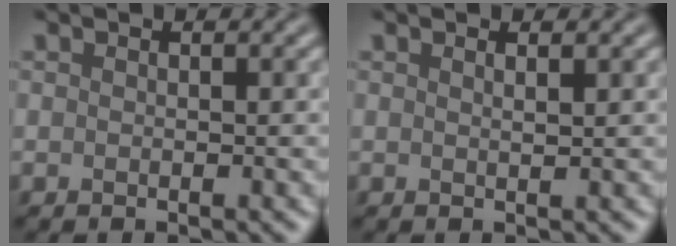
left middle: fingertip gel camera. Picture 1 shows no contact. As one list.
[{"total": 0.9, "force": [0.5, 0.3, 0.7], "torque": [-0.005, 0.001, 0.005]}]